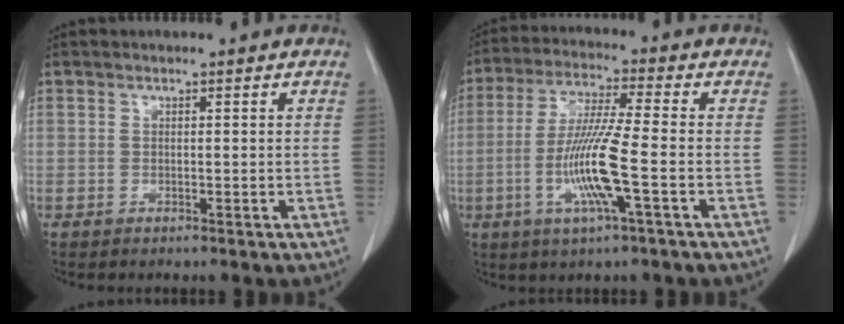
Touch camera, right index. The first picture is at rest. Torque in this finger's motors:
{"motor_torque": [1.71, -0.43, 0.74, 0.15]}